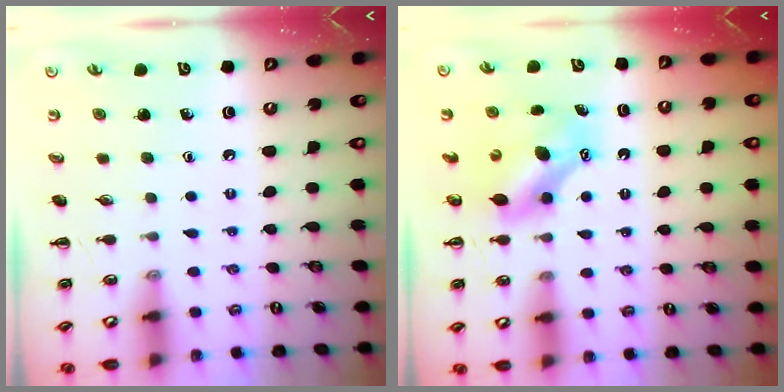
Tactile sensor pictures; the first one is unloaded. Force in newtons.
{"total": 7.1, "press": 7.1, "slide": 1.0}